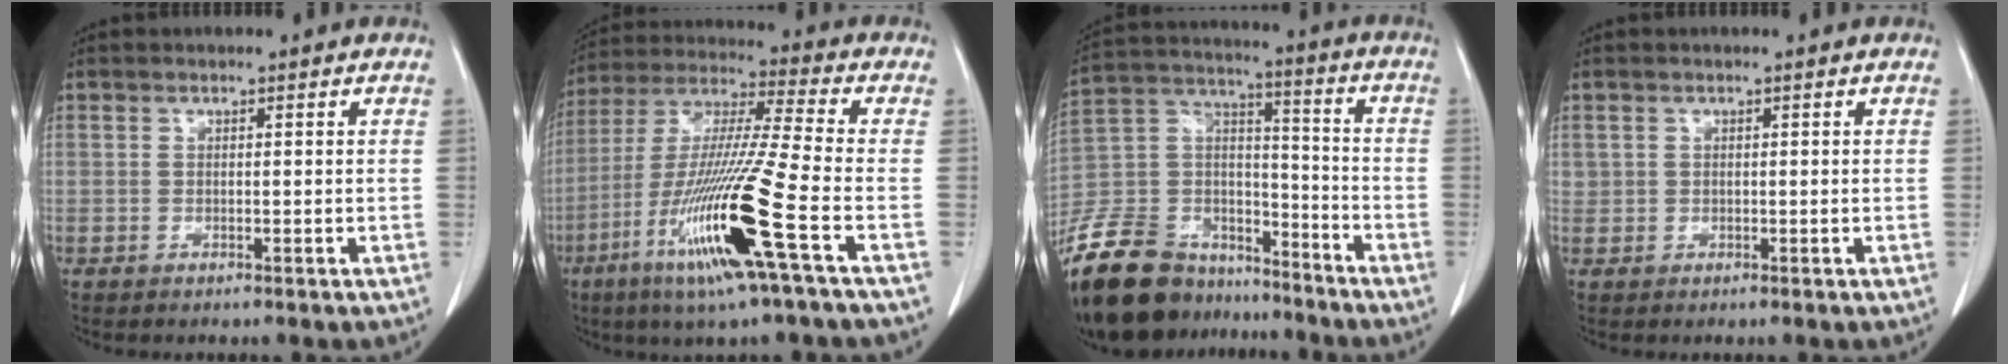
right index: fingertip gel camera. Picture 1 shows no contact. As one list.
[{"total": 18.3, "force": [-7.4, -0.9, 16.7], "torque": [-0.354, -0.032, -0.146]}, {"total": 21.1, "force": [-17.0, 9.8, 7.7], "torque": [-0.189, 0.026, -0.297]}, {"total": 0.6, "force": [0.1, 0.6, 0.1], "torque": [0.008, 0.005, 0.001]}]